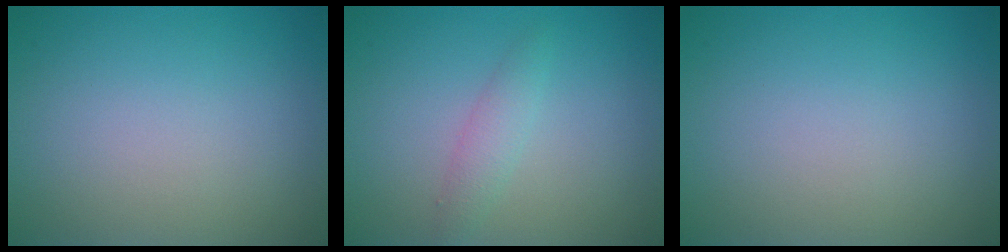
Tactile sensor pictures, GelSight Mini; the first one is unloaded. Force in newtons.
{"total": 1.6, "press": 1.6, "slide": 0.0}
{"total": 0.0}